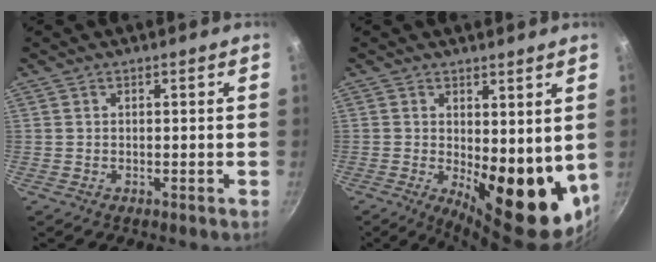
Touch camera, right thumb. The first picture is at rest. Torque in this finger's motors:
{"motor_torque": [2.44, 2.57, 2.23, -0.33, 0.49]}